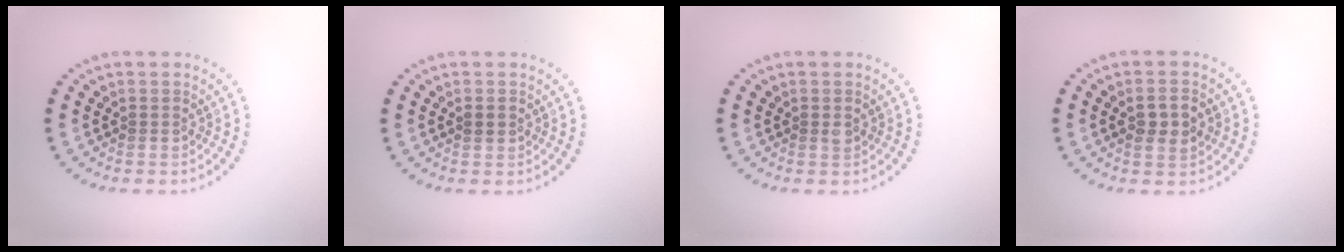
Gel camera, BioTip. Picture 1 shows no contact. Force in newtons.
{"total": 1.2, "press": 1.2, "slide": 0.1}
{"total": 0.6, "press": 0.5, "slide": 0.3}
{"total": 2.7, "press": 2.7, "slide": 0.4}